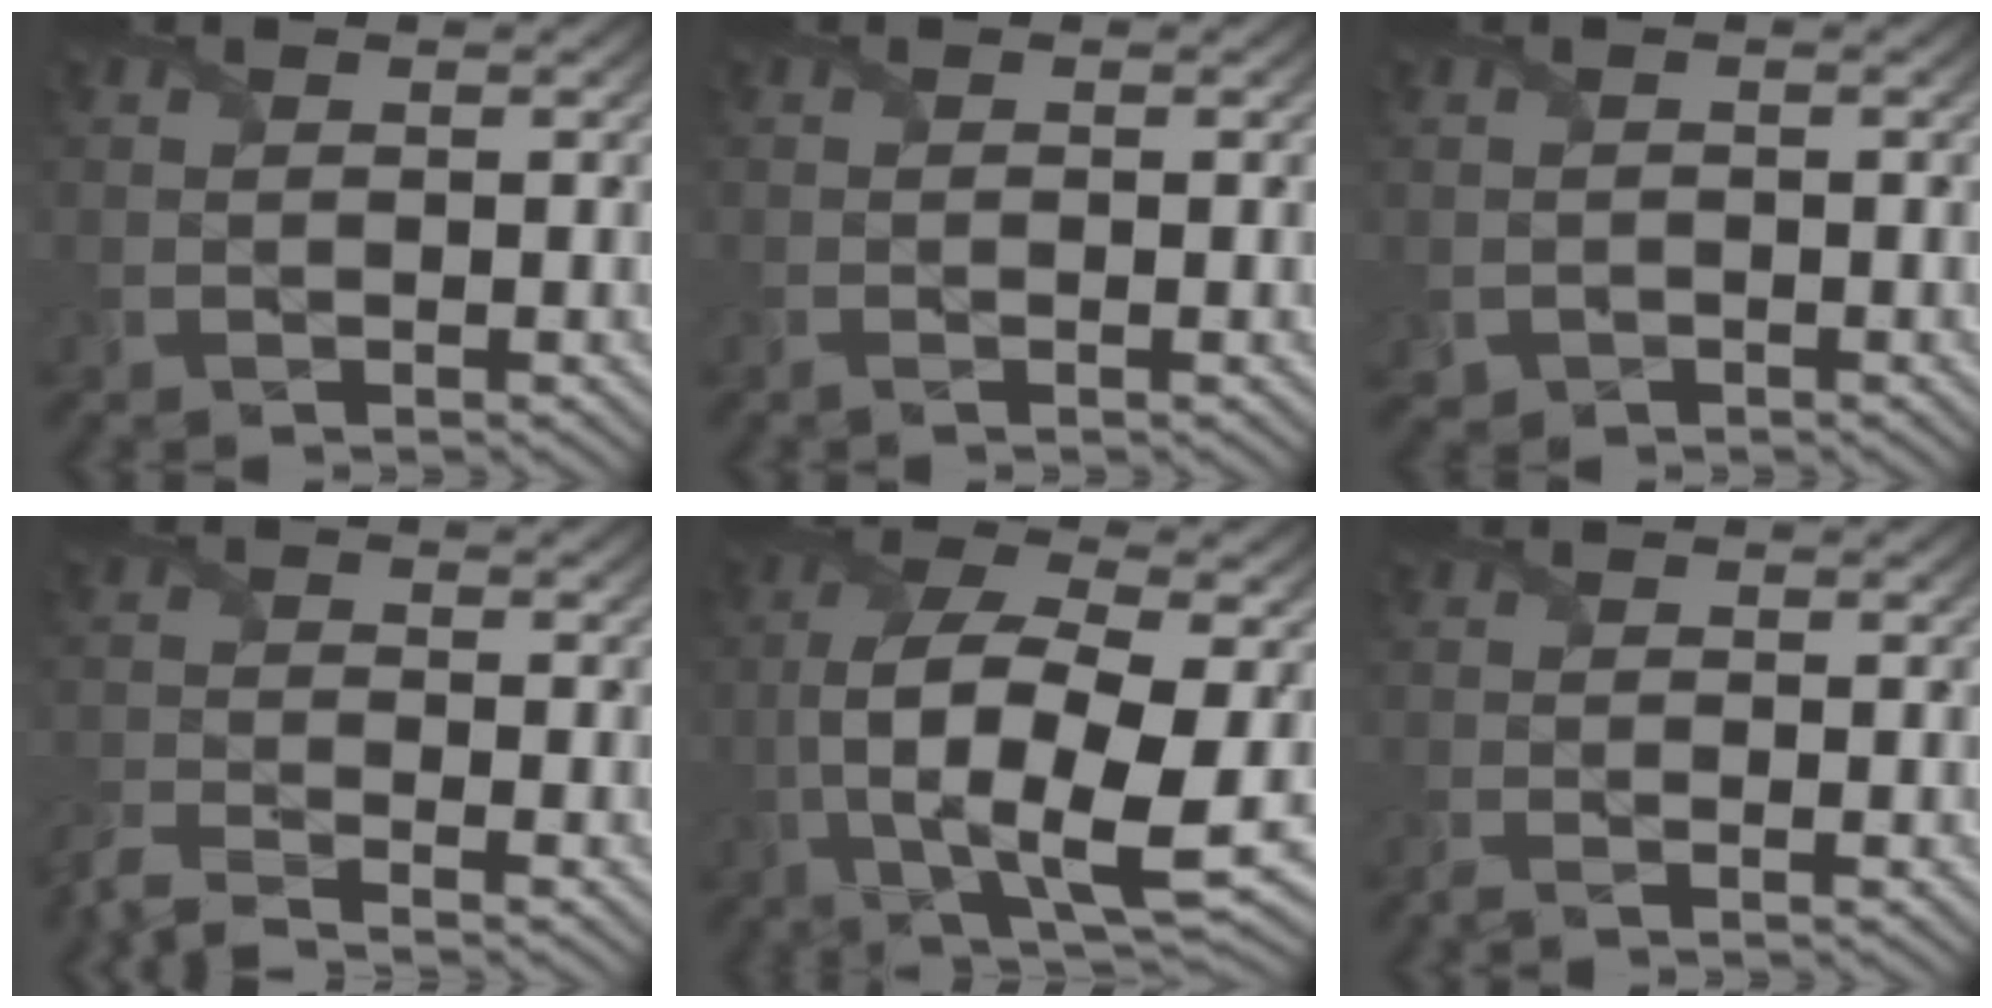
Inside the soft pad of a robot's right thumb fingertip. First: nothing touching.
{"total": 0.5, "force": [-0.3, 0.1, 0.5], "torque": [-0.010, -0.002, -0.006]}
{"total": 1.2, "force": [-0.6, 1.0, 0.2], "torque": [-0.007, -0.007, -0.012]}
{"total": 4.0, "force": [-3.6, 0.5, 1.7], "torque": [-0.039, -0.012, -0.085]}
{"total": 12.5, "force": [-2.2, 4.6, 11.4], "torque": [-0.234, -0.014, -0.037]}
{"total": 1.1, "force": [-0.7, 0.1, 0.8], "torque": [-0.020, -0.003, -0.020]}